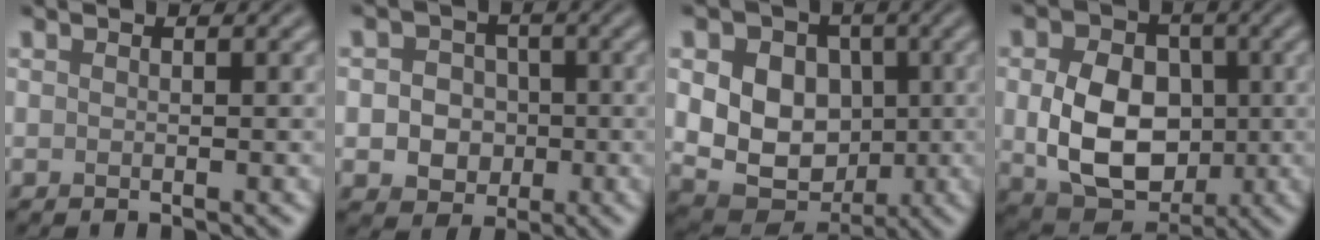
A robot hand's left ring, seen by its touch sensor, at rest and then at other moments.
{"total": 4.3, "force": [-0.5, 3.8, 2.0], "torque": [-0.009, 0.002, -0.021]}
{"total": 10.8, "force": [1.2, 8.8, 6.2], "torque": [-0.094, 0.024, 0.004]}
{"total": 8.6, "force": [-0.2, 6.4, 5.7], "torque": [-0.116, -0.014, 0.000]}